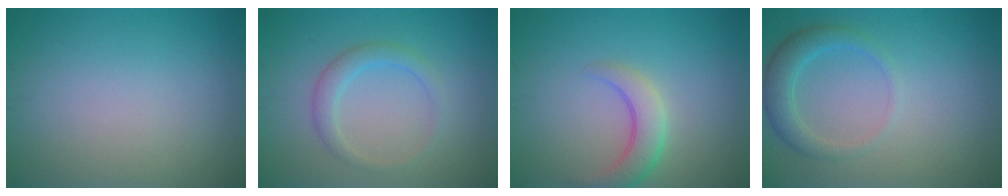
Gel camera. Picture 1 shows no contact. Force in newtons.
{"total": 2.3, "press": 2.3, "slide": 0.2}
{"total": 3.4, "press": 3.4, "slide": 0.1}
{"total": 2.9, "press": 2.9, "slide": 0.1}